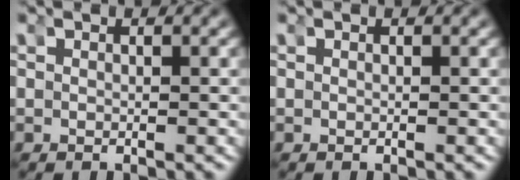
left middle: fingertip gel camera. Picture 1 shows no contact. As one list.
[{"total": 0.0}]